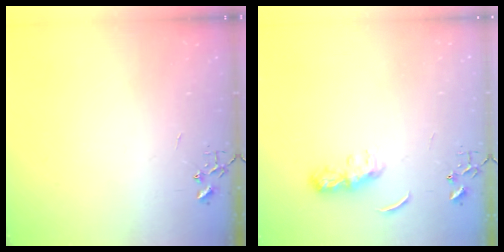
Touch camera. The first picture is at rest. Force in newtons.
{"total": 6.5, "press": 6.4, "slide": 0.6}